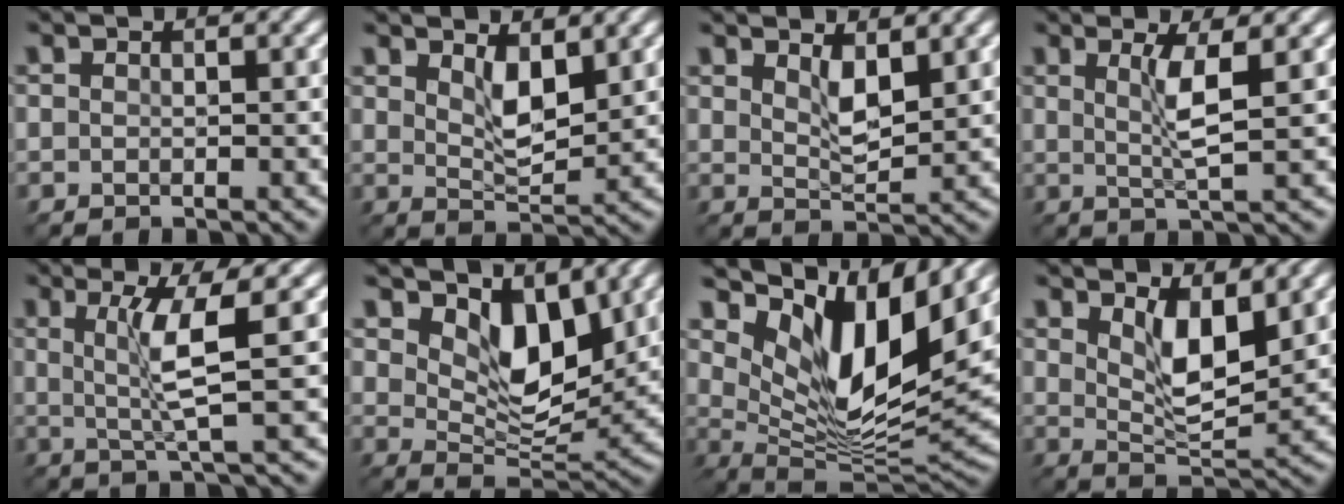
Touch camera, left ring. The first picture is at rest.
{"total": 2.8, "force": [1.7, 0.9, 2.1], "torque": [-0.041, -0.005, 0.035]}
{"total": 2.2, "force": [1.5, 0.6, 1.6], "torque": [-0.032, -0.004, 0.030]}
{"total": 2.8, "force": [1.0, 0.1, 2.6], "torque": [-0.050, -0.001, 0.019]}
{"total": 3.9, "force": [1.0, 0.2, 3.7], "torque": [-0.073, 0.001, 0.024]}
{"total": 5.5, "force": [3.2, 2.7, 3.5], "torque": [-0.065, -0.017, 0.049]}
{"total": 11.5, "force": [5.7, 4.0, 9.2], "torque": [-0.155, -0.006, 0.116]}
{"total": 4.4, "force": [2.1, 1.5, 3.5], "torque": [-0.067, -0.008, 0.041]}